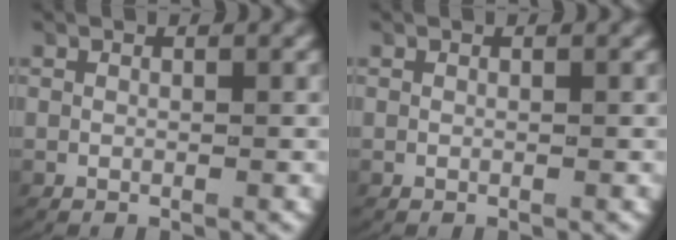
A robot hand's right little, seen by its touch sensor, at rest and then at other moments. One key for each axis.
{"total": 0.0}